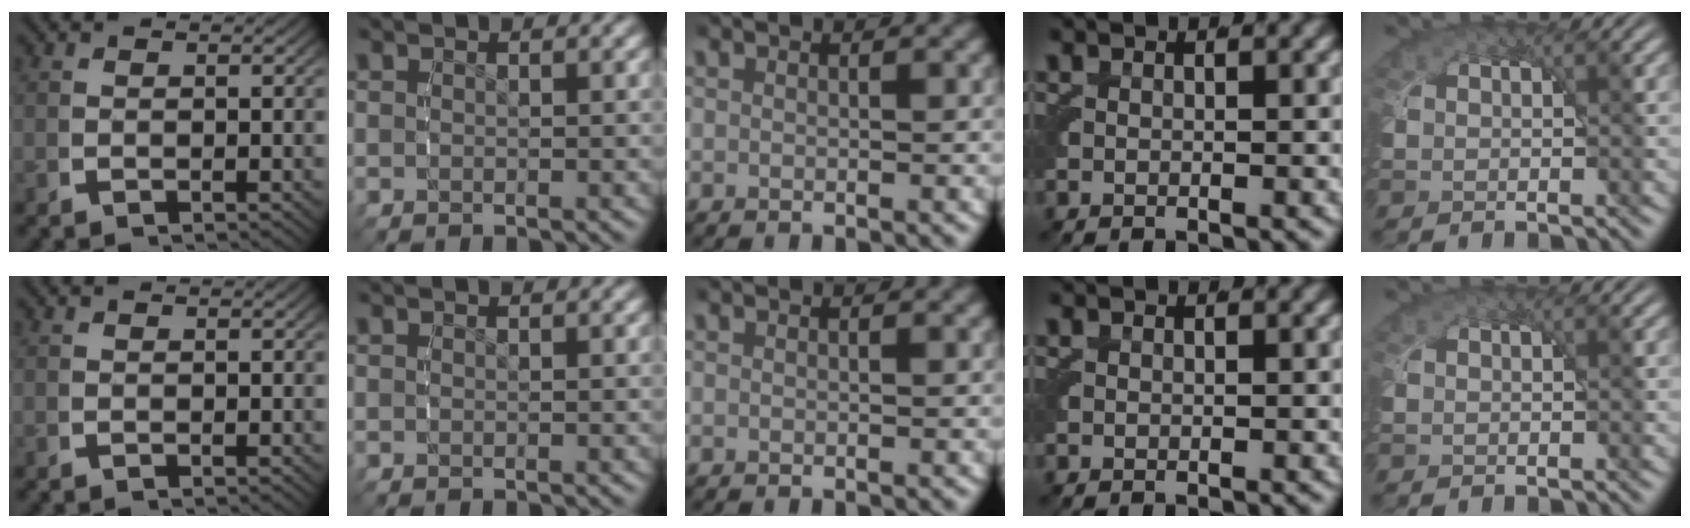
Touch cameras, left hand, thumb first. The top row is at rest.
{}